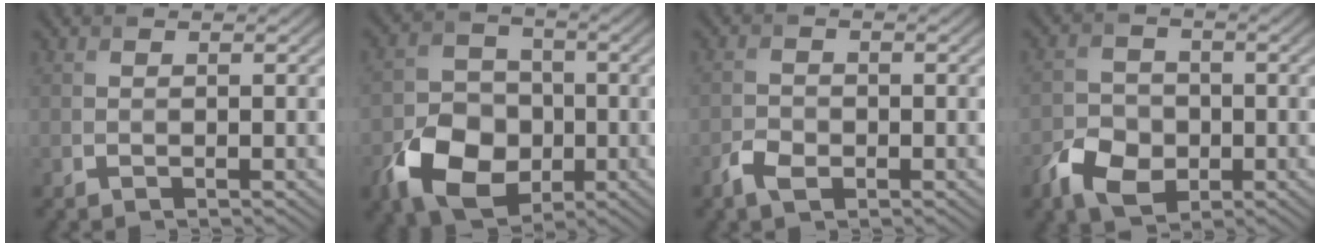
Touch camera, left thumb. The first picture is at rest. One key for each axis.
{"total": 9.8, "fx": -3.7, "fy": 7.2, "fz": 5.5, "tx": -0.109, "ty": -0.015, "tz": -0.080}
{"total": 2.7, "fx": -1.5, "fy": 1.6, "fz": 1.5, "tx": -0.033, "ty": -0.001, "tz": -0.034}
{"total": 5.8, "fx": -2.7, "fy": 4.2, "fz": 3.0, "tx": -0.060, "ty": -0.005, "tz": -0.060}